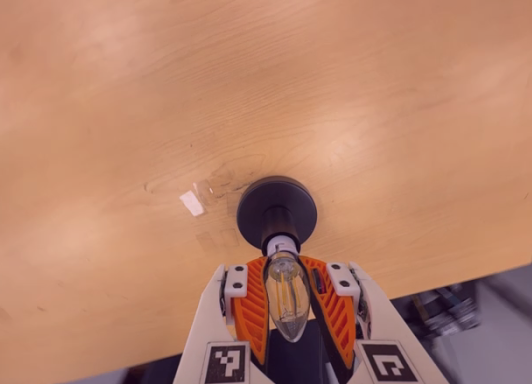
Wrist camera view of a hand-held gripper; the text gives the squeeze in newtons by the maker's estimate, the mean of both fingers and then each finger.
{"total": 23.4, "left": 26.4, "right": 20.3}